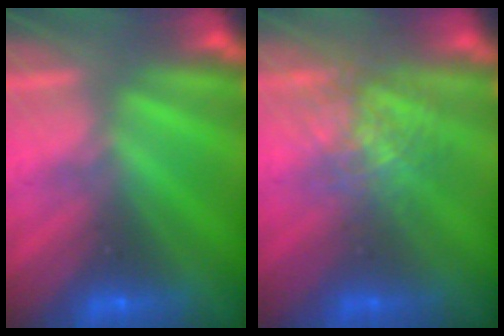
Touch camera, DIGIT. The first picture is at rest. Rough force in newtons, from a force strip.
{"total": 2.7}